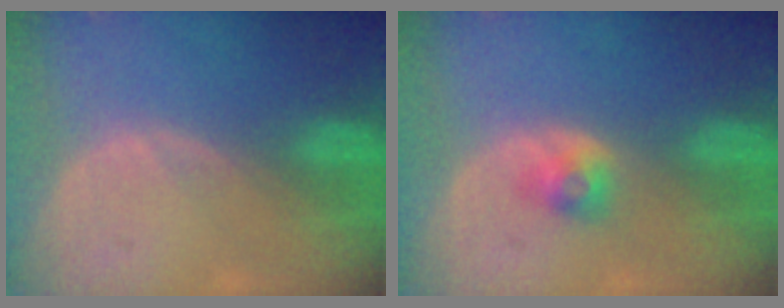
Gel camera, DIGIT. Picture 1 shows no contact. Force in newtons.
{"total": 2.5, "press": 2.3, "slide": 1.1}